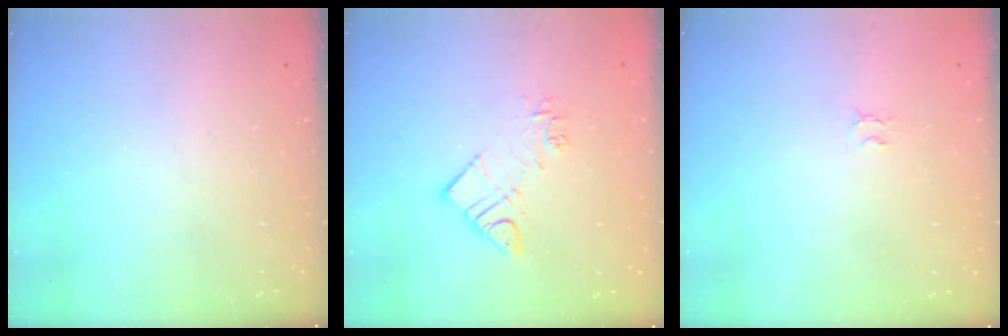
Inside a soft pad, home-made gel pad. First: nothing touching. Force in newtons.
{"total": 9.3, "press": 9.3, "slide": 0.8}
{"total": 1.9, "press": 1.9, "slide": 0.2}